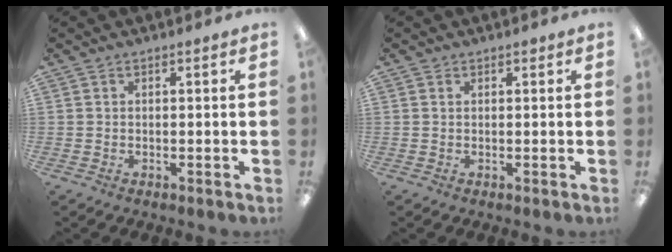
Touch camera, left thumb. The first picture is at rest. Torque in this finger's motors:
{"motor_torque": [0.06, 0.03, 0.23, -0.07, 0.00]}